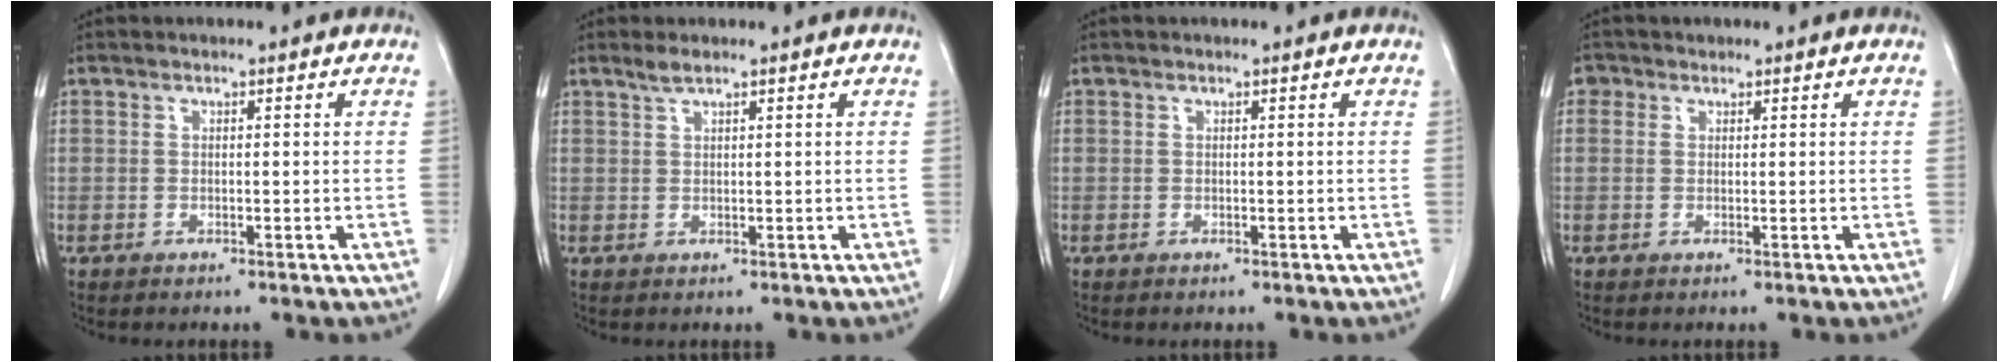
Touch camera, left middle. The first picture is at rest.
{"total": 1.3, "force": [1.1, 0.0, 0.7], "torque": [-0.018, 0.001, 0.025]}
{"total": 0.0}
{"total": 1.4, "force": [0.7, 1.2, 0.1], "torque": [0.006, 0.005, 0.007]}